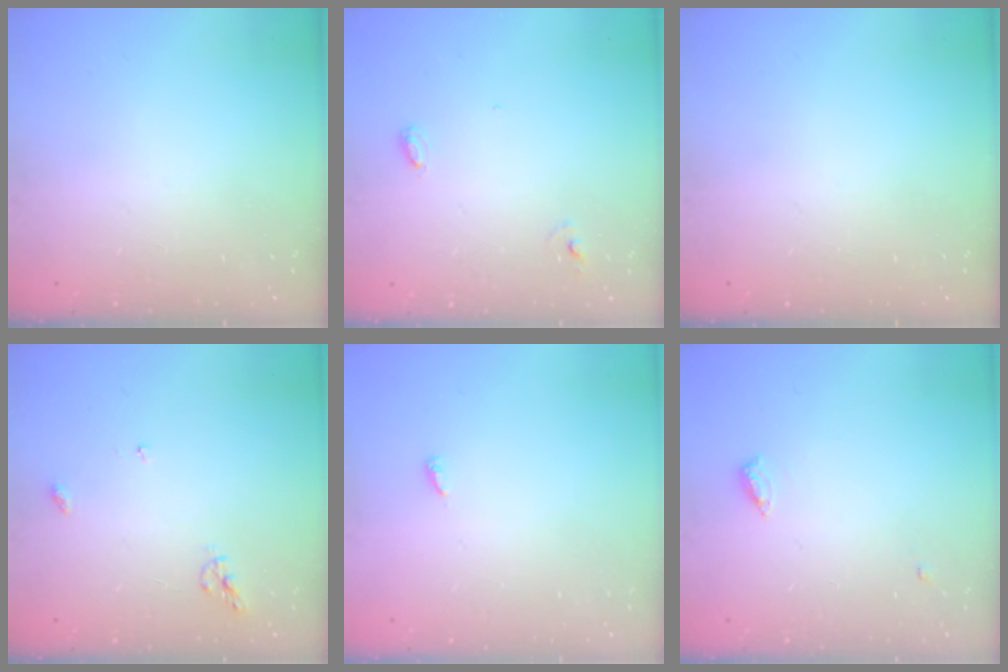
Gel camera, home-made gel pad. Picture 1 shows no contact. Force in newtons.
{"total": 4.5, "press": 4.5, "slide": 0.4}
{"total": 0.0}
{"total": 6.2, "press": 6.2, "slide": 0.1}
{"total": 2.5, "press": 2.5, "slide": 0.2}
{"total": 4.5, "press": 4.5, "slide": 0.4}